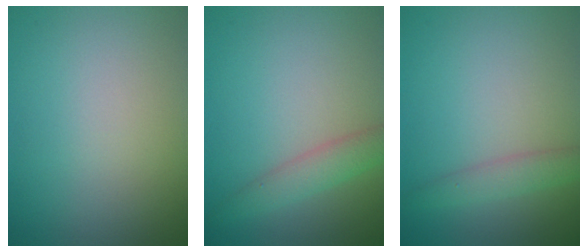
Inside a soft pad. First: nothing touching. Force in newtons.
{"total": 2.4, "press": 2.4, "slide": 0.1}
{"total": 1.9, "press": 1.9, "slide": 0.1}